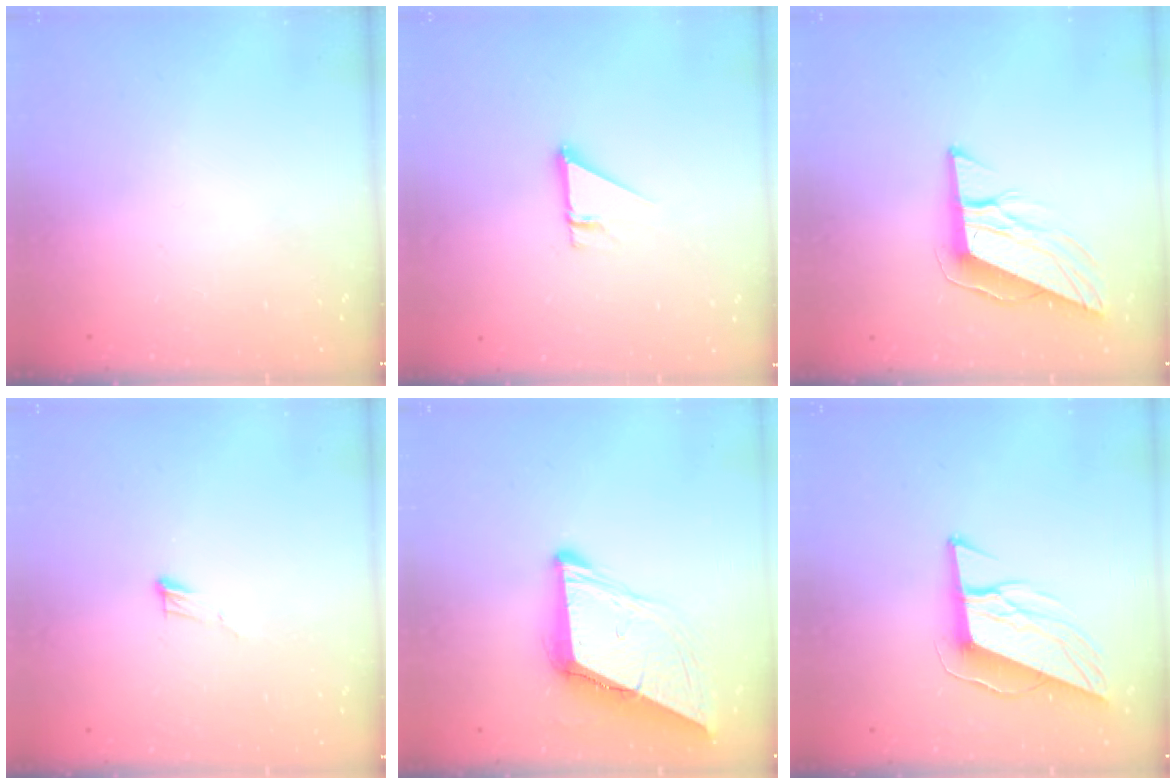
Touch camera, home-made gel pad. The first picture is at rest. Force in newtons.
{"total": 2.7, "press": 2.7, "slide": 0.2}
{"total": 10.3, "press": 10.2, "slide": 1.9}
{"total": 3.4, "press": 3.4, "slide": 0.2}
{"total": 9.4, "press": 9.3, "slide": 1.1}
{"total": 13.0, "press": 12.6, "slide": 3.2}